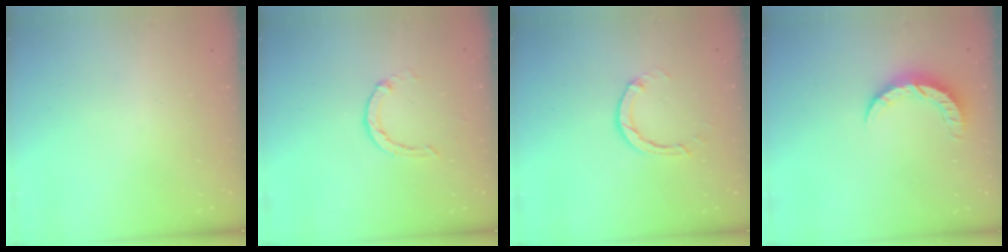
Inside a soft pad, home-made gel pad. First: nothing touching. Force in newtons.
{"total": 2.0, "press": 2.0, "slide": 0.2}
{"total": 2.7, "press": 2.7, "slide": 0.3}
{"total": 8.7, "press": 8.6, "slide": 0.9}